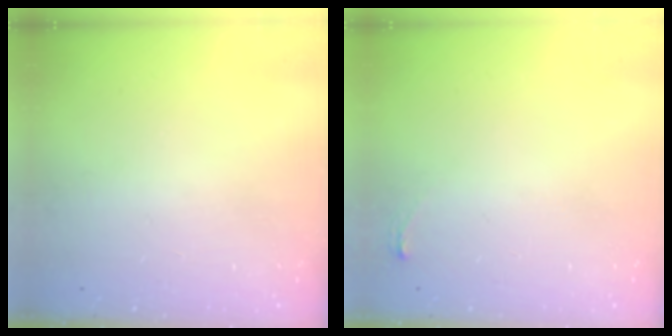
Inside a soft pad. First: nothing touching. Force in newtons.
{"total": 3.9, "press": 3.7, "slide": 1.4}